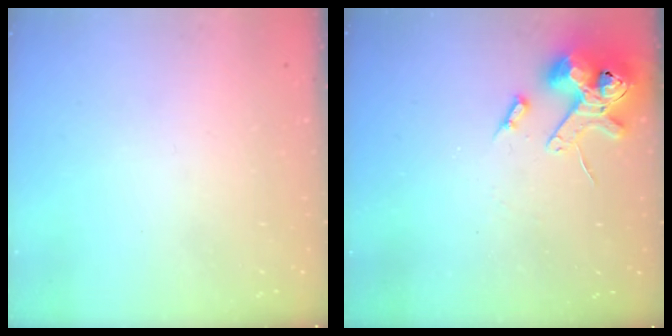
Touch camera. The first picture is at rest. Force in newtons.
{"total": 12.6, "press": 12.4, "slide": 2.1}